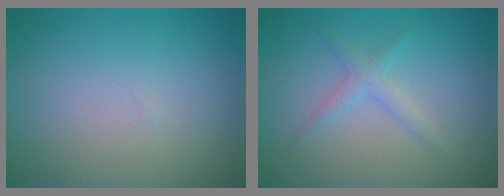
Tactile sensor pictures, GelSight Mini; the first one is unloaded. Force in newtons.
{"total": 1.6, "press": 1.6, "slide": 0.1}